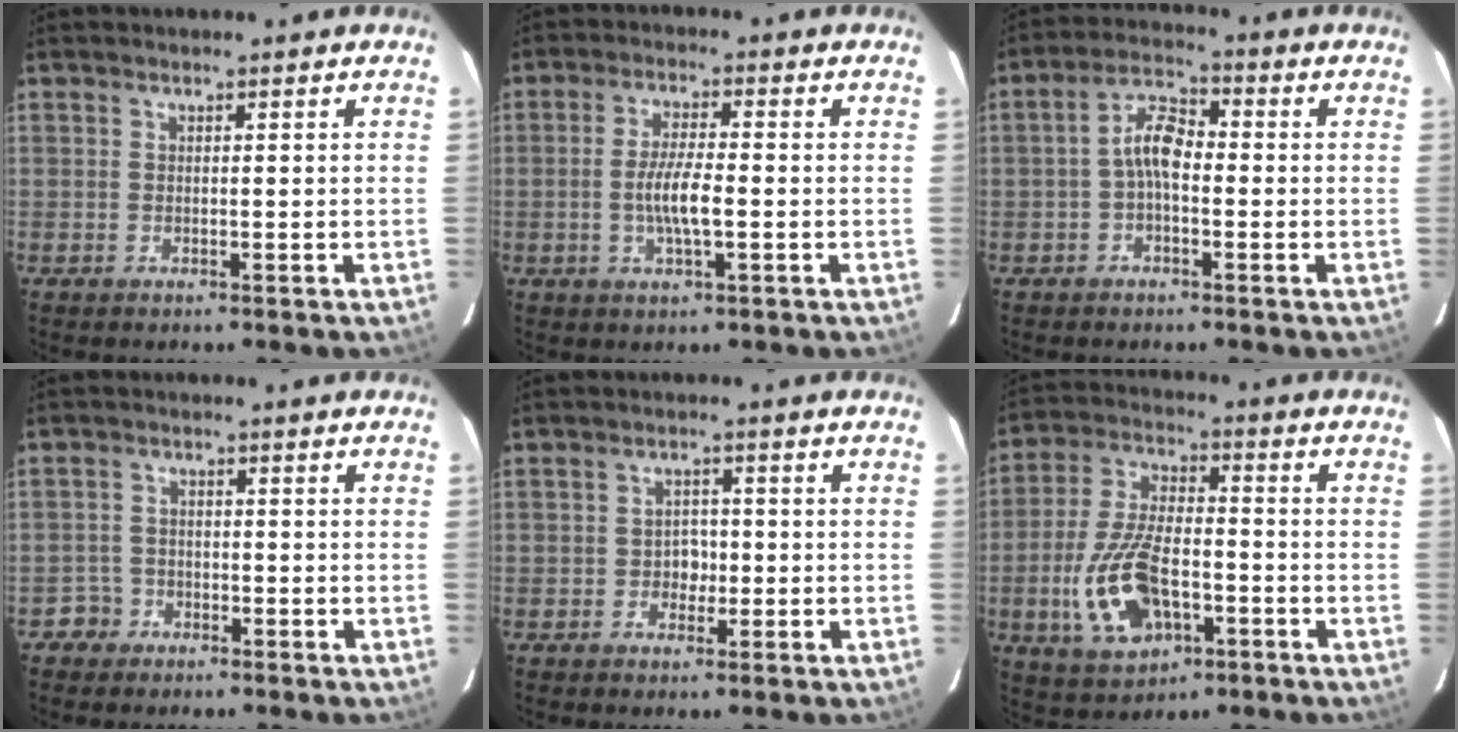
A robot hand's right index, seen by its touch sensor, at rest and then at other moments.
{"total": 6.1, "force": [-1.2, 1.2, 5.9], "torque": [-0.113, -0.001, -0.022]}
{"total": 5.4, "force": [-1.0, 2.7, 4.5], "torque": [-0.091, 0.021, -0.023]}
{"total": 3.1, "force": [-1.8, 2.4, -0.6], "torque": [0.013, 0.021, -0.033]}
{"total": 2.5, "force": [-0.8, 2.3, 0.9], "torque": [-0.014, 0.010, -0.012]}
{"total": 14.9, "force": [-4.9, 7.7, 11.8], "torque": [-0.254, -0.001, -0.079]}